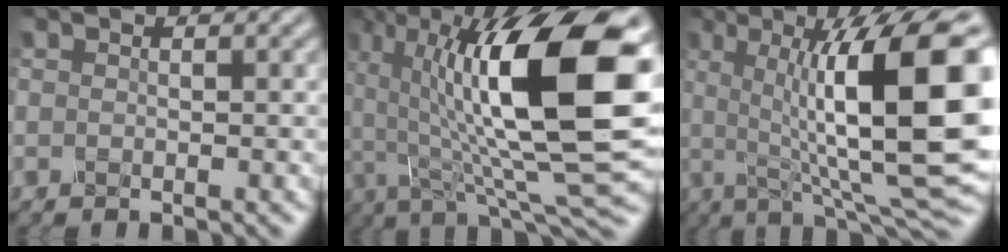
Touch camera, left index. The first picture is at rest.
{"total": 16.8, "force": [3.1, 5.8, 15.5], "torque": [-0.253, 0.009, 0.048]}
{"total": 16.1, "force": [1.4, 4.6, 15.3], "torque": [-0.210, 0.008, 0.021]}